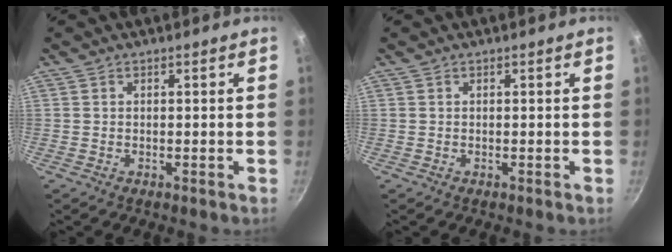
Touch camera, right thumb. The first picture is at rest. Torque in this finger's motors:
{"motor_torque": [-0.04, 0.04, 0.00, 0.00, 0.00]}